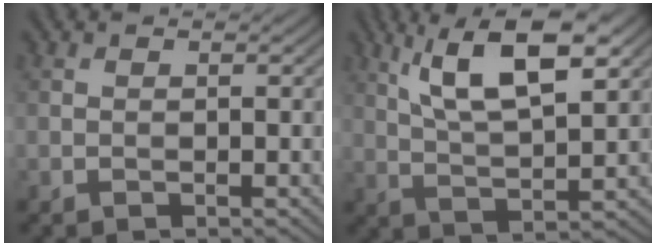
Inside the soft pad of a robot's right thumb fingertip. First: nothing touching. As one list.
[{"total": 10.8, "force": [5.3, 3.2, 8.9], "torque": [-0.171, 0.006, 0.099]}]